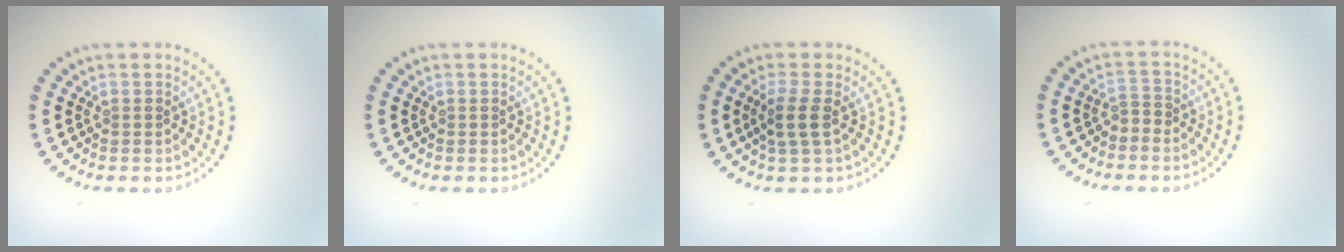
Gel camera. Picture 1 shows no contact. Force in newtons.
{"total": 0.0}
{"total": 2.2, "press": 2.0, "slide": 1.0}
{"total": 1.0, "press": 0.8, "slide": 0.7}